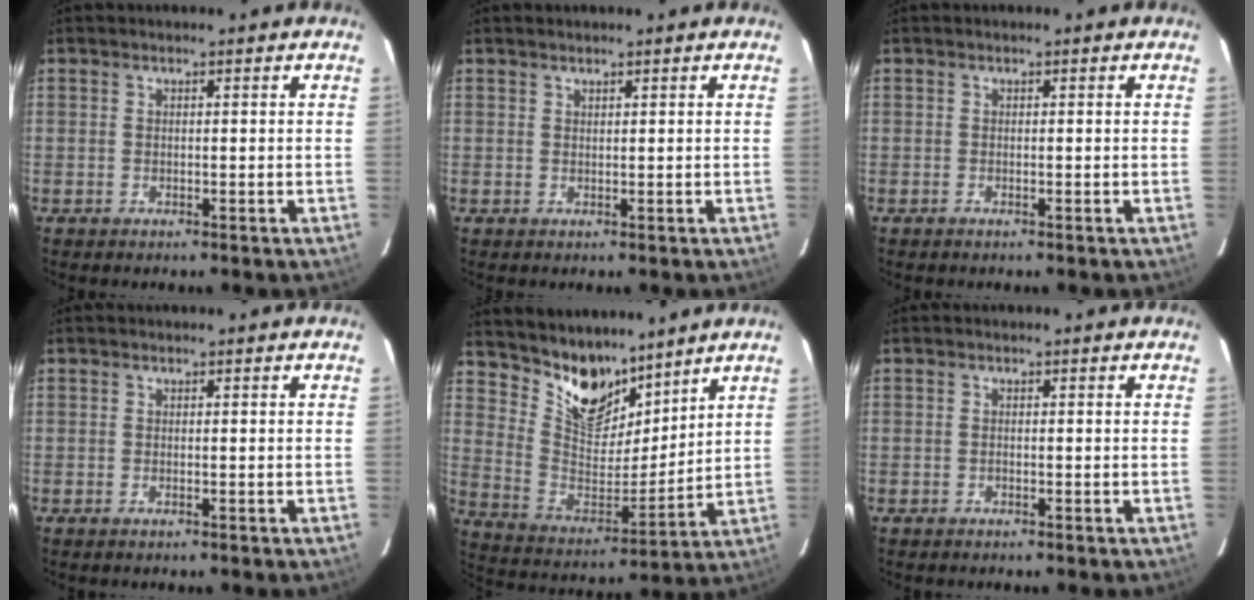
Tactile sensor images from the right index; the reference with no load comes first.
{"total": 0.6, "force": [0.6, 0.1, 0.0], "torque": [-0.001, 0.001, 0.012]}
{"total": 0.0}
{"total": 0.0}
{"total": 13.6, "force": [10.9, 6.4, 4.9], "torque": [-0.101, -0.003, 0.212]}
{"total": 0.0}